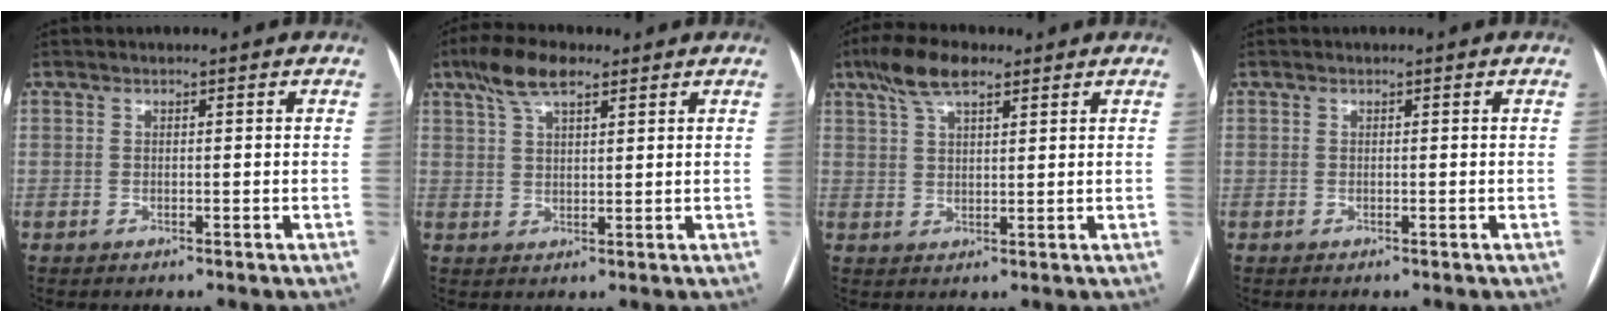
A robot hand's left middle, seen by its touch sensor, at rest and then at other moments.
{"total": 6.8, "force": [4.5, 2.1, 4.7], "torque": [-0.099, 0.023, 0.084]}
{"total": 7.1, "force": [4.8, 2.2, 4.8], "torque": [-0.101, 0.023, 0.088]}
{"total": 0.0}